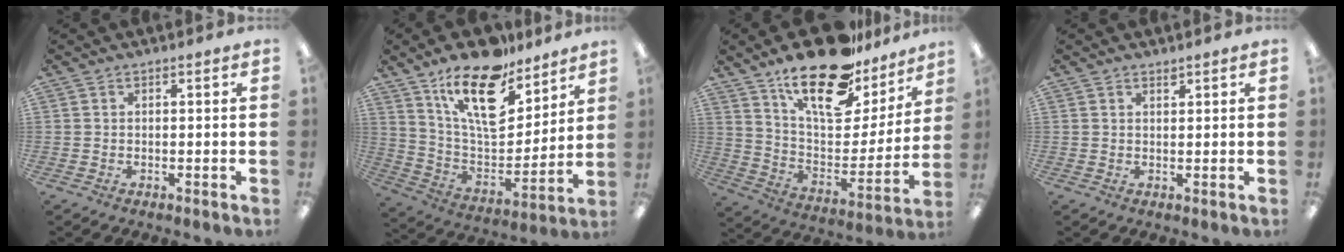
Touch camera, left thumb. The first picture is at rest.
{"total": 20.5, "force": [13.5, 9.1, 12.4], "torque": [-0.206, -0.086, 0.236]}
{"total": 23.5, "force": [16.8, 9.9, 13.1], "torque": [-0.200, -0.107, 0.290]}
{"total": 1.2, "force": [1.1, 0.2, 0.1], "torque": [-0.003, -0.001, 0.022]}